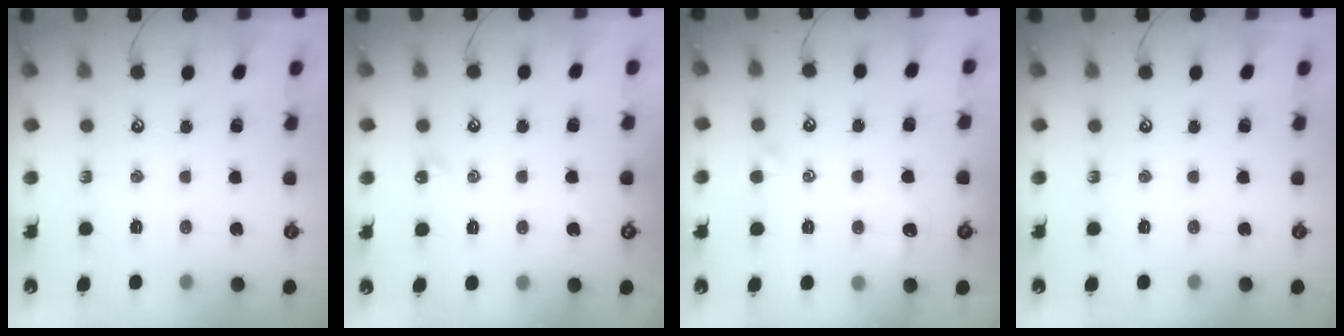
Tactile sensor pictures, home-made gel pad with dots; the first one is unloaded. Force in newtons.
{"total": 2.7, "press": 2.7, "slide": 0.6}
{"total": 0.7, "press": 0.4, "slide": 0.5}
{"total": 0.0}